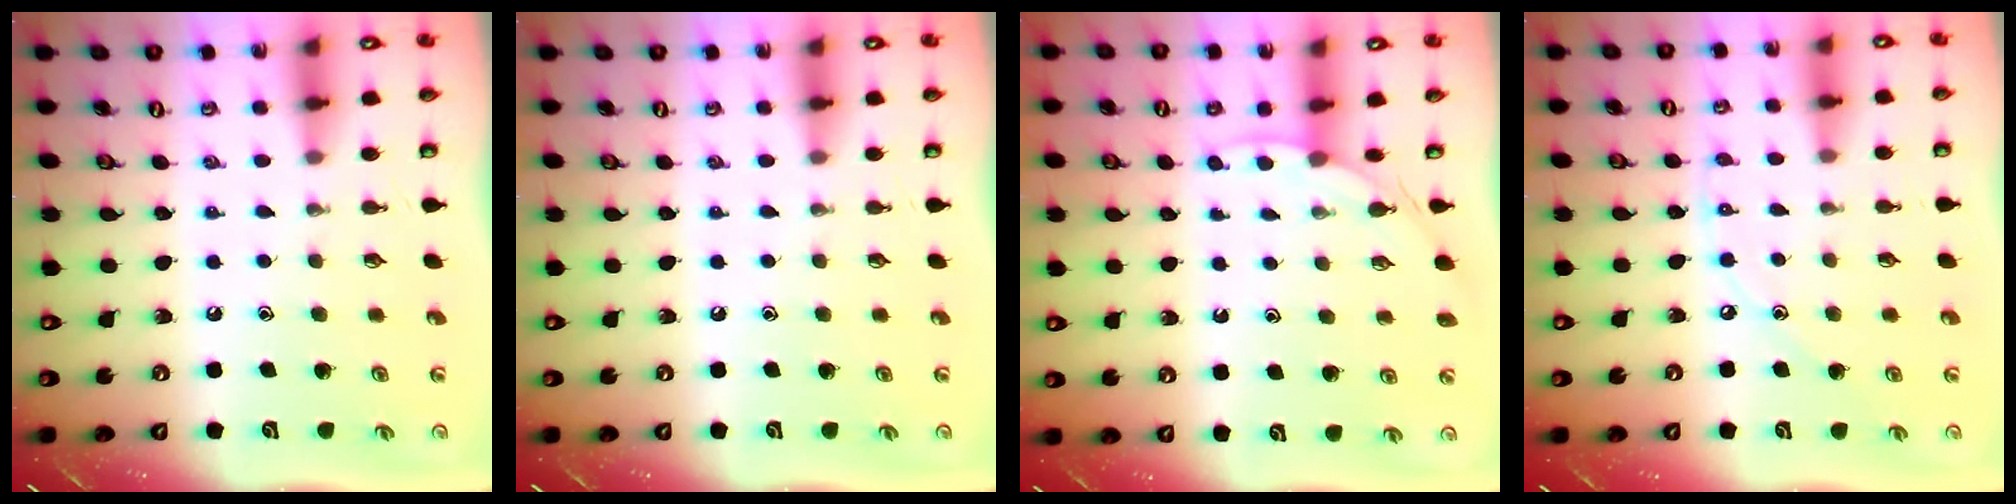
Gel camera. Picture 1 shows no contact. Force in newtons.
{"total": 0.0}
{"total": 2.9, "press": 2.9, "slide": 0.4}
{"total": 6.0, "press": 6.0, "slide": 0.7}